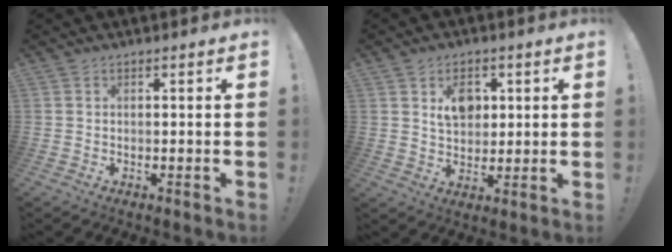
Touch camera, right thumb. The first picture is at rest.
{"total": 7.5, "force": [2.8, 5.8, 3.9], "torque": [-0.047, -0.008, 0.047]}